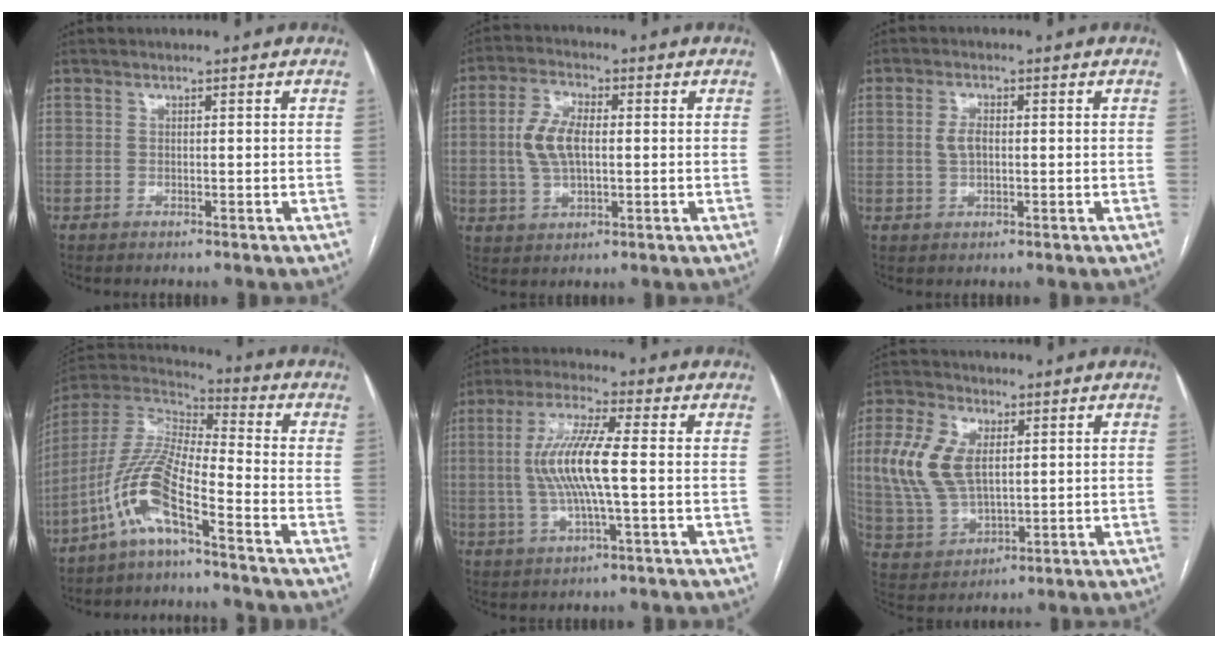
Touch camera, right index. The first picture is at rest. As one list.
[{"total": 7.7, "force": [0.5, 3.7, 6.8], "torque": [-0.151, 0.012, 0.010]}, {"total": 3.0, "force": [0.2, 1.6, 2.6], "torque": [-0.053, 0.005, 0.006]}, {"total": 11.7, "force": [-6.2, 1.6, 9.7], "torque": [-0.221, 0.000, -0.132]}, {"total": 10.7, "force": [0.1, 1.2, 10.7], "torque": [-0.220, 0.007, -0.002]}, {"total": 11.6, "force": [2.5, 6.6, 9.2], "torque": [-0.219, 0.016, 0.056]}]